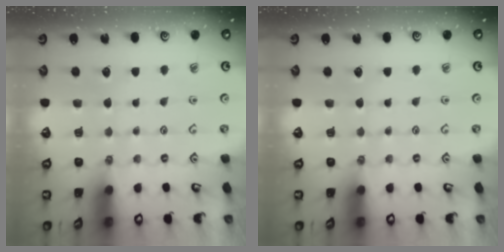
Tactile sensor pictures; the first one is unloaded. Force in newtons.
{"total": 0.0}